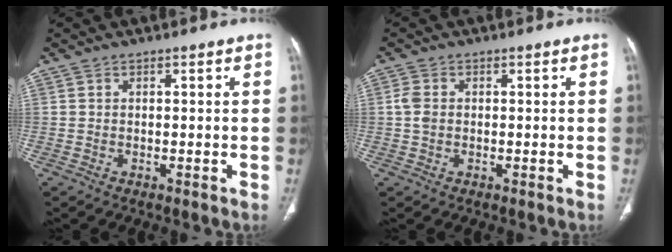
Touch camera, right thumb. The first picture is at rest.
{"total": 2.4, "force": [0.1, 1.7, 1.7], "torque": [-0.043, 0.003, -0.001]}